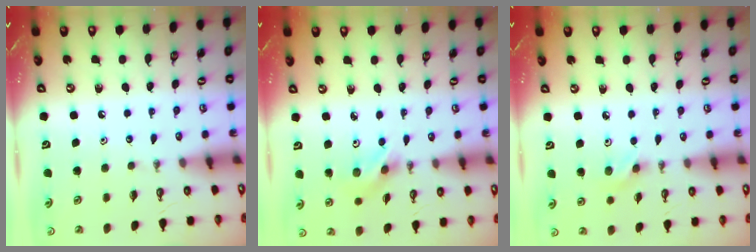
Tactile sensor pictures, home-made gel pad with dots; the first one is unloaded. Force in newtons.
{"total": 4.1, "press": 4.1, "slide": 0.3}
{"total": 6.5, "press": 6.0, "slide": 2.3}